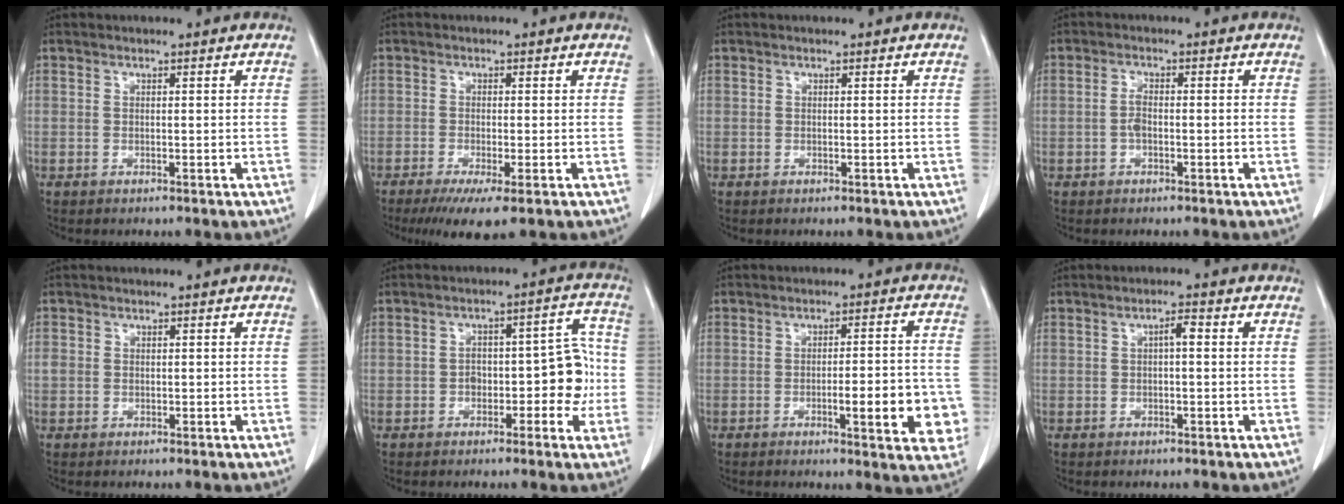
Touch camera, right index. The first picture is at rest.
{"total": 5.3, "force": [-3.1, 0.7, 4.3], "torque": [-0.069, -0.015, -0.049]}
{"total": 0.0}
{"total": 2.0, "force": [-0.5, 0.7, 1.7], "torque": [-0.037, 0.004, -0.010]}
{"total": 1.7, "force": [0.0, 1.6, 0.7], "torque": [-0.015, 0.011, 0.002]}
{"total": 7.8, "force": [-1.6, 3.7, 6.6], "torque": [-0.083, 0.043, -0.016]}
{"total": 9.7, "force": [-2.8, 2.0, 9.1], "torque": [-0.105, 0.005, -0.030]}
{"total": 1.9, "force": [0.2, 0.4, 1.8], "torque": [-0.031, 0.005, 0.003]}